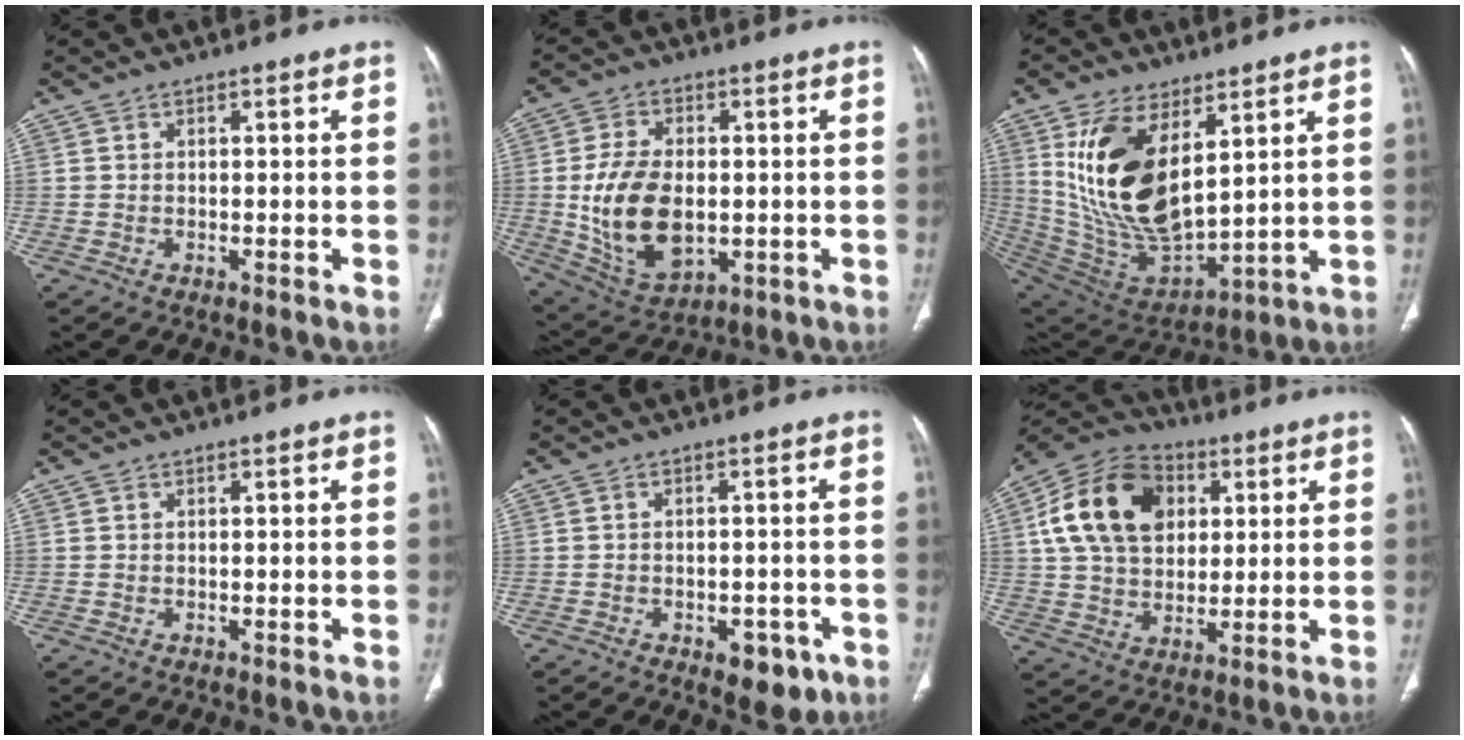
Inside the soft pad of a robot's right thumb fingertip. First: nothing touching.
{"total": 15.5, "force": [-1.0, 9.6, 12.1], "torque": [-0.214, -0.004, 0.002]}
{"total": 20.4, "force": [6.9, 10.2, 16.3], "torque": [-0.298, -0.035, 0.153]}
{"total": 0.0}
{"total": 6.4, "force": [-3.1, 3.5, 4.3], "torque": [-0.031, 0.012, -0.032]}
{"total": 18.6, "force": [4.9, 13.3, 12.1], "torque": [-0.205, 0.009, 0.084]}